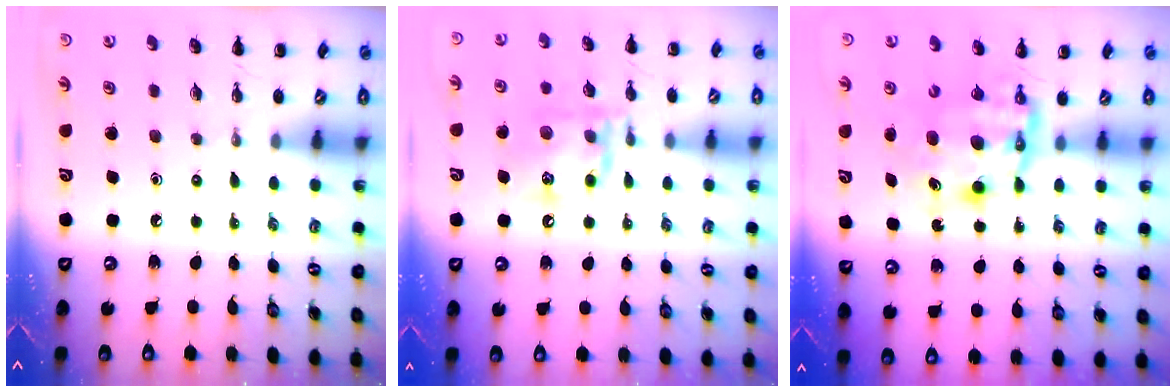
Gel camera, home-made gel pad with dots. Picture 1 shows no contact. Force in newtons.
{"total": 15.4, "press": 15.3, "slide": 2.0}
{"total": 7.1, "press": 6.8, "slide": 2.0}